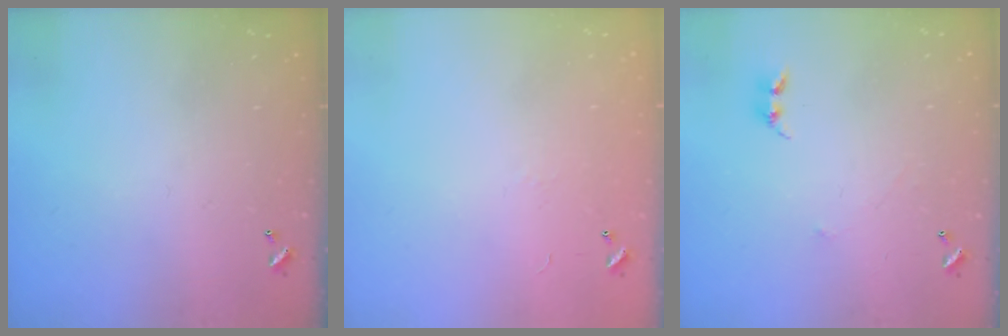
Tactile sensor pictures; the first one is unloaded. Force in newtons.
{"total": 6.9, "press": 6.9, "slide": 0.9}
{"total": 2.6, "press": 2.6, "slide": 0.3}